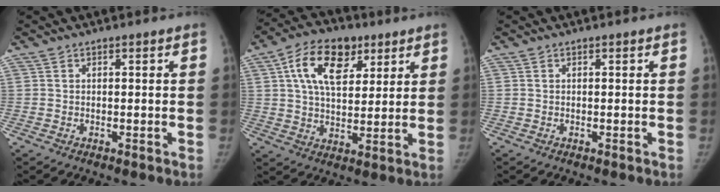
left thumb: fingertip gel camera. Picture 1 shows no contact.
{"total": 14.0, "force": [5.9, 8.4, 9.5], "torque": [-0.136, -0.010, 0.101]}
{"total": 0.0}